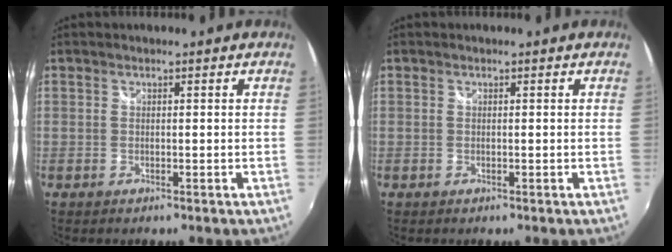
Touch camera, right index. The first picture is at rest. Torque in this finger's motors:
{"motor_torque": [-0.03, 0.00, 0.00, 0.00]}